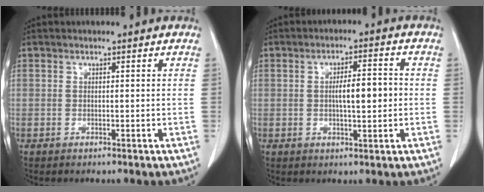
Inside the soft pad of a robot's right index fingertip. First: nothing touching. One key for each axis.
{"total": 5.6, "fx": -0.1, "fy": 1.2, "fz": 5.5, "tx": -0.093, "ty": 0.006, "tz": -0.001}